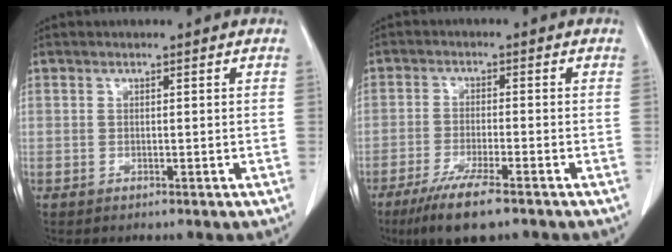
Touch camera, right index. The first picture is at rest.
{"total": 8.4, "force": [-5.8, 0.7, 6.0], "torque": [-0.106, -0.022, -0.094]}